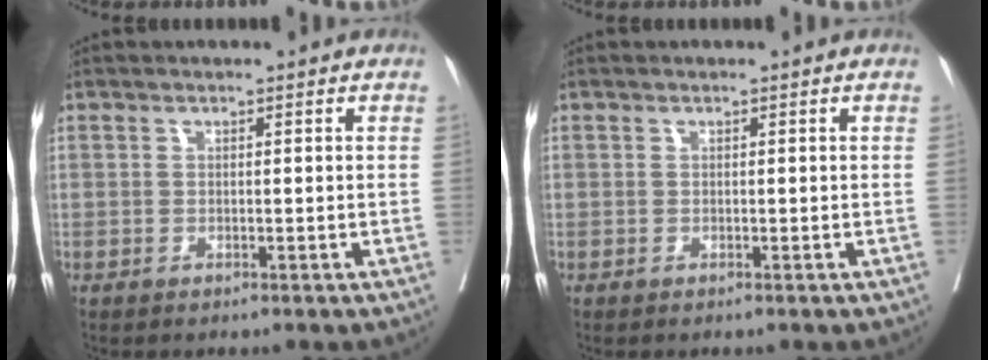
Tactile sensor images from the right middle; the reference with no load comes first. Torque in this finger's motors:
{"motor_torque": [-0.11, -0.05, 0.00, -0.01]}